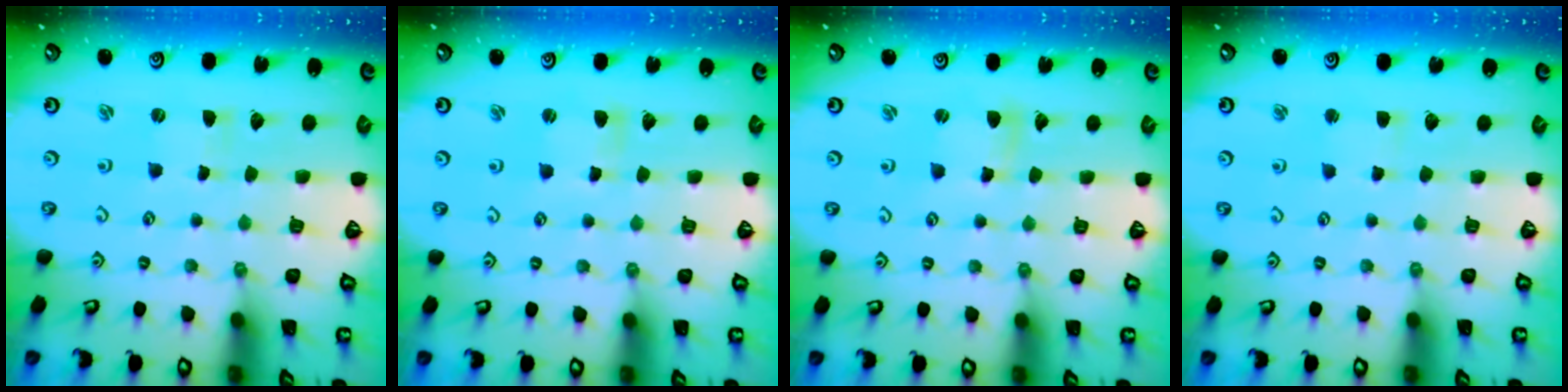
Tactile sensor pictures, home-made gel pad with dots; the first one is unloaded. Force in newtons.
{"total": 2.1, "press": 2.1, "slide": 0.3}
{"total": 3.8, "press": 3.8, "slide": 0.3}
{"total": 2.5, "press": 2.5, "slide": 0.3}